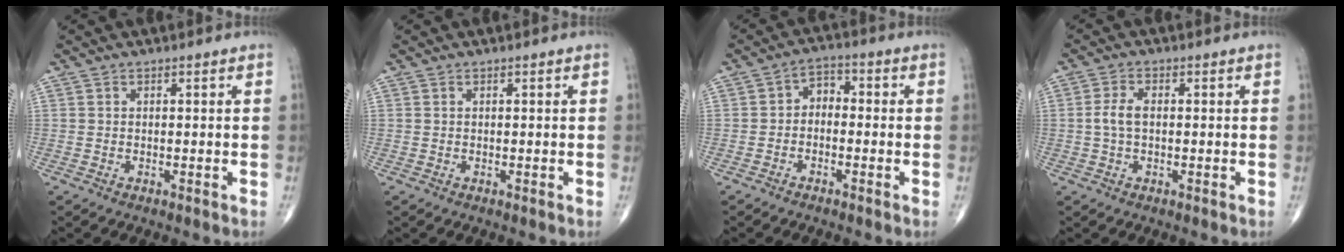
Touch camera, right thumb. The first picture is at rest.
{"total": 0.0}
{"total": 3.9, "force": [-1.0, 2.8, 2.6], "torque": [-0.026, 0.025, -0.031]}
{"total": 3.5, "force": [-0.1, 1.9, 2.9], "torque": [-0.069, 0.008, -0.004]}